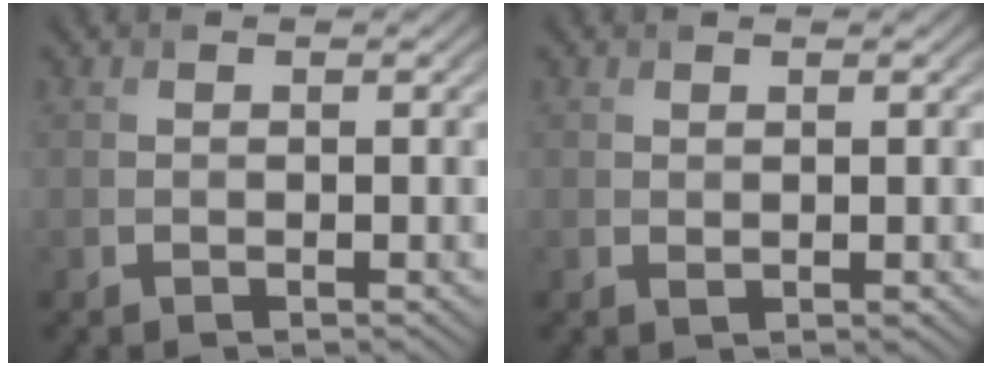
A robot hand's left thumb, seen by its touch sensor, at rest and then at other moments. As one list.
[{"total": 0.6, "force": [0.3, 0.2, 0.5], "torque": [-0.008, -0.003, 0.006]}]